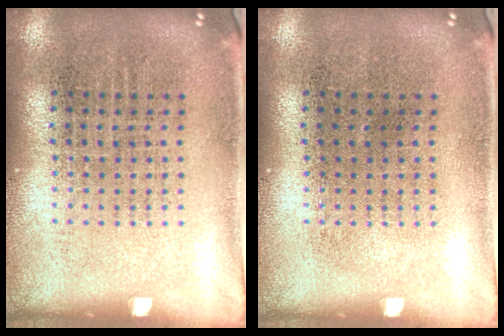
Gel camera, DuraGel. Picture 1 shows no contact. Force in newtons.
{"total": 0.0}